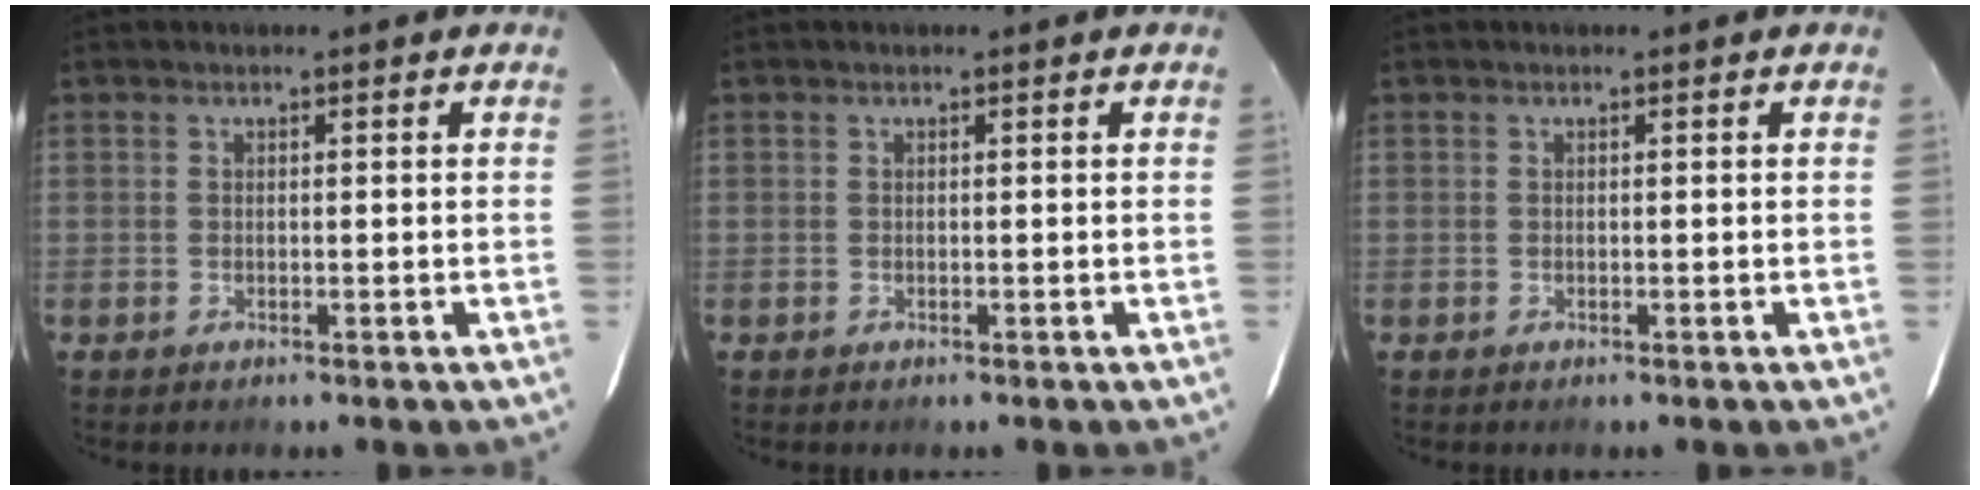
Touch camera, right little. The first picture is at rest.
{"total": 0.0}
{"total": 0.0}